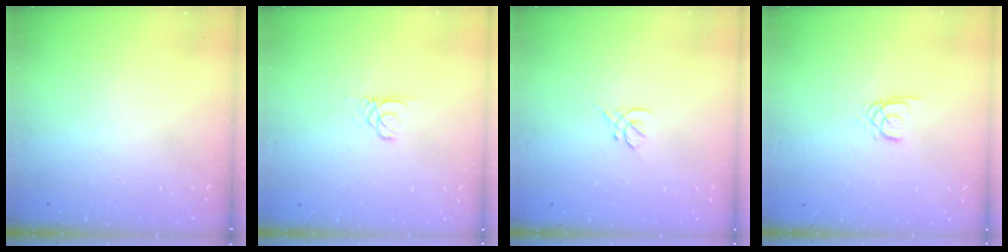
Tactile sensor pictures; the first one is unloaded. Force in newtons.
{"total": 0.8, "press": 0.8, "slide": 0.1}
{"total": 2.7, "press": 2.6, "slide": 0.8}
{"total": 2.4, "press": 2.4, "slide": 0.1}